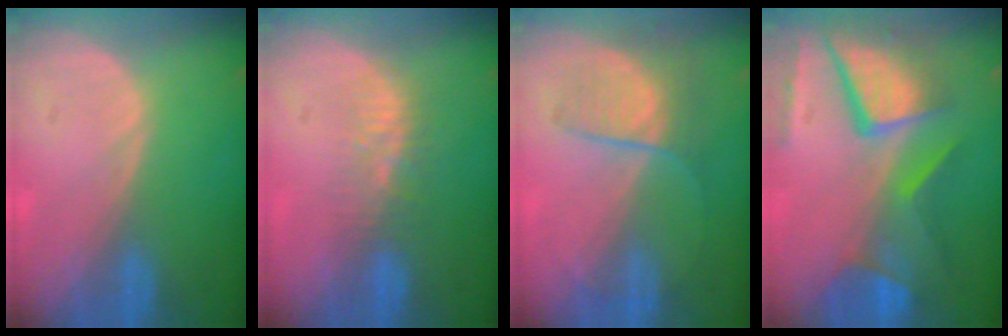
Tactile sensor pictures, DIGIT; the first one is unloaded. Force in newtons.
{"total": 4.6, "press": 4.0, "slide": 2.4}
{"total": 6.6, "press": 6.0, "slide": 2.8}
{"total": 12.0, "press": 9.8, "slide": 6.9}